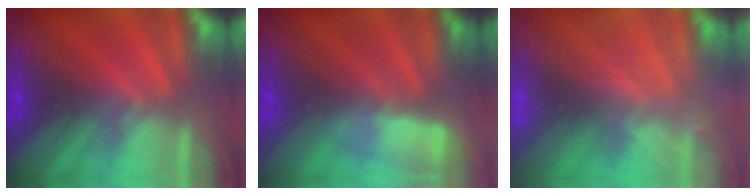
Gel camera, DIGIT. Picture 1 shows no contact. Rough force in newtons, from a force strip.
{"total": 3.0}
{"total": 2.2}